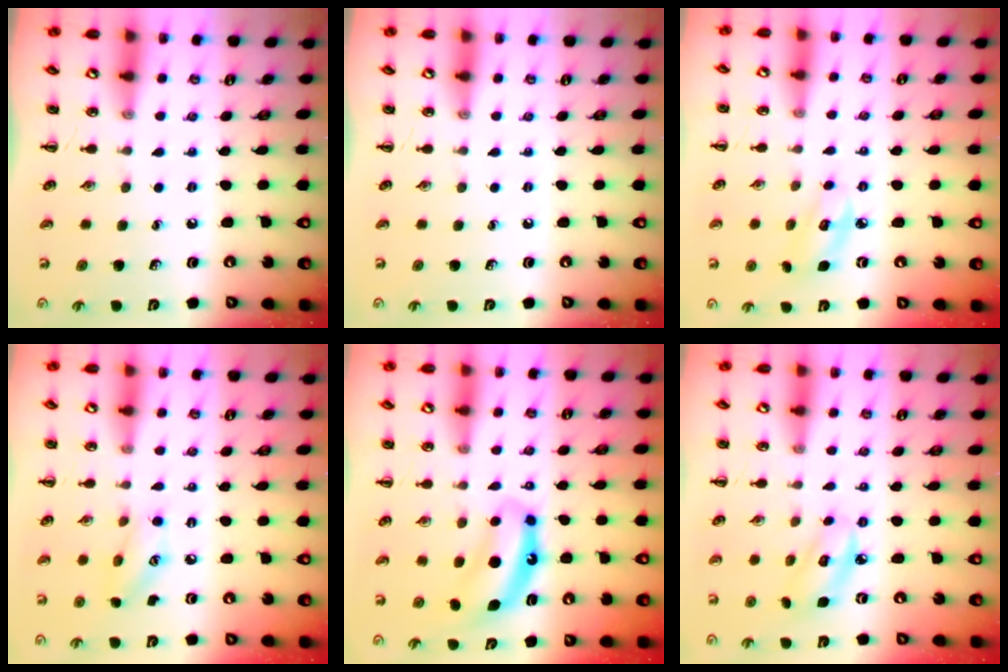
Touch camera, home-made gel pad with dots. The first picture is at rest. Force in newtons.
{"total": 0.0}
{"total": 5.5, "press": 5.4, "slide": 0.6}
{"total": 7.7, "press": 7.6, "slide": 0.7}
{"total": 8.2, "press": 8.0, "slide": 1.6}
{"total": 5.5, "press": 5.4, "slide": 1.0}